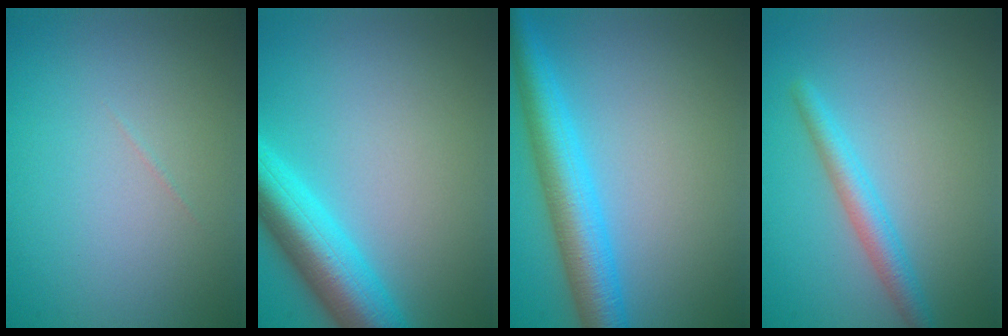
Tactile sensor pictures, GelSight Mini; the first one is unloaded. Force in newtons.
{"total": 7.4, "press": 7.4, "slide": 0.5}
{"total": 6.2, "press": 6.2, "slide": 0.1}
{"total": 2.7, "press": 2.7, "slide": 0.1}